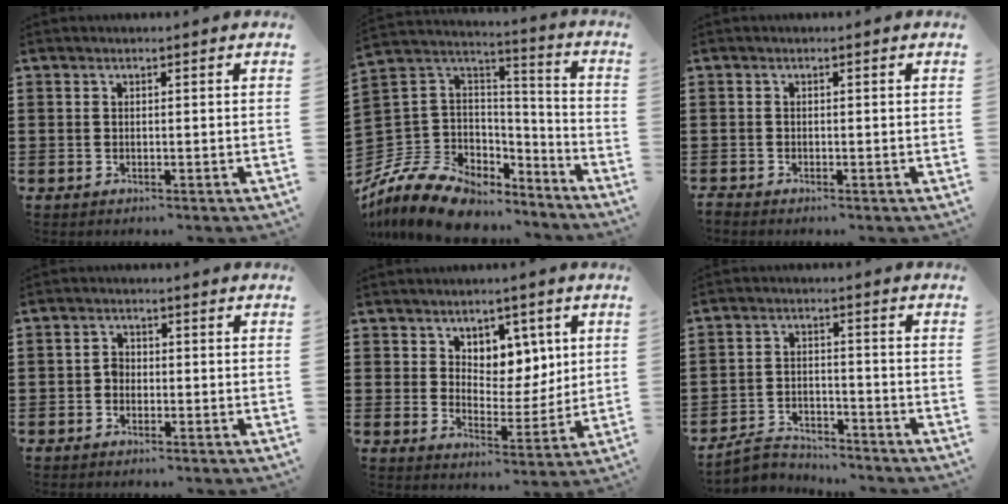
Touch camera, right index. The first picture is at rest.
{"total": 10.9, "force": [-7.6, 6.8, 3.9], "torque": [-0.113, 0.009, -0.146]}
{"total": 0.6, "force": [-0.6, 0.0, 0.0], "torque": [0.000, -0.001, -0.012]}
{"total": 1.6, "force": [-0.6, 1.2, 0.8], "torque": [-0.019, 0.003, -0.013]}
{"total": 5.8, "force": [3.7, 4.4, 1.0], "torque": [-0.032, -0.010, 0.065]}
{"total": 4.1, "force": [-3.9, 1.1, 0.6], "torque": [-0.021, 0.006, -0.082]}